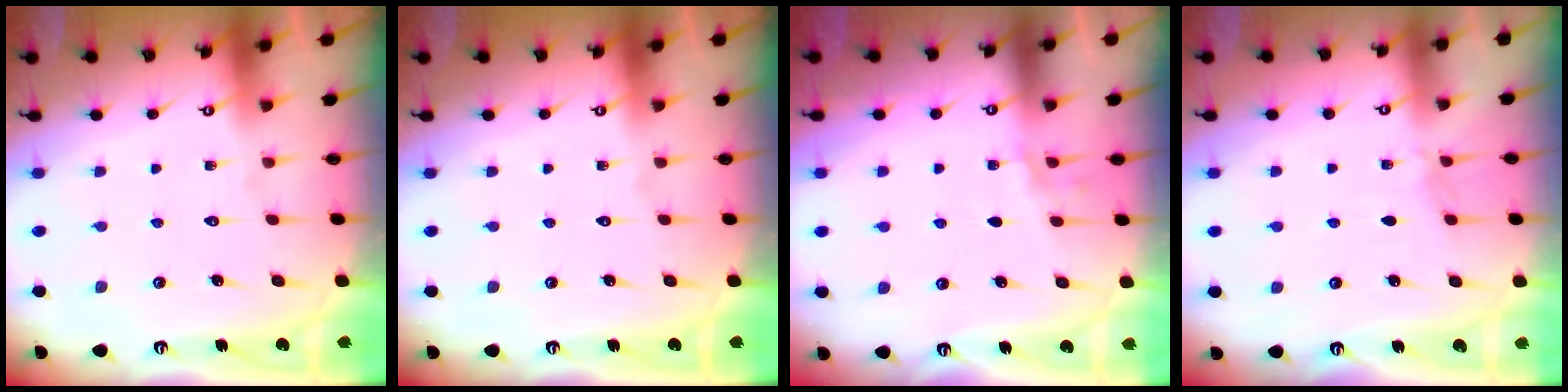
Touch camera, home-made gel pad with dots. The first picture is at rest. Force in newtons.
{"total": 0.0}
{"total": 2.7, "press": 2.4, "slide": 1.4}
{"total": 3.0, "press": 3.0, "slide": 0.5}